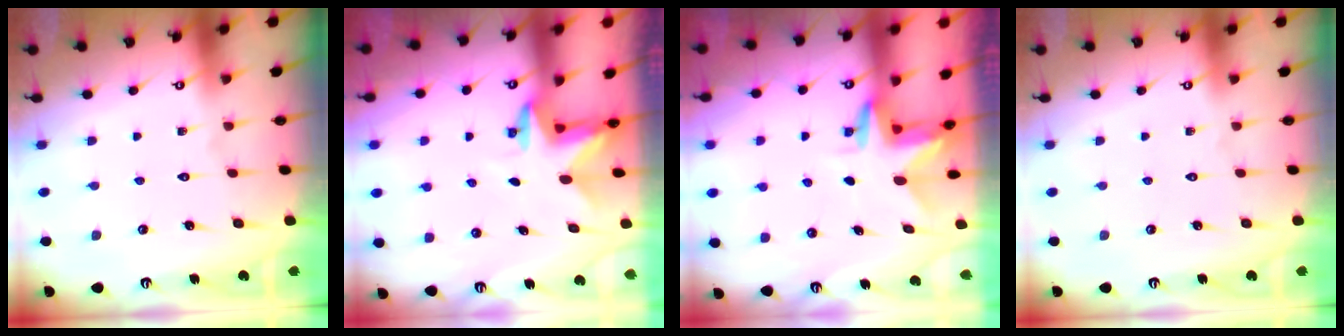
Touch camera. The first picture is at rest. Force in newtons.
{"total": 2.4, "press": 2.3, "slide": 0.4}
{"total": 3.0, "press": 3.0, "slide": 0.2}
{"total": 0.0}